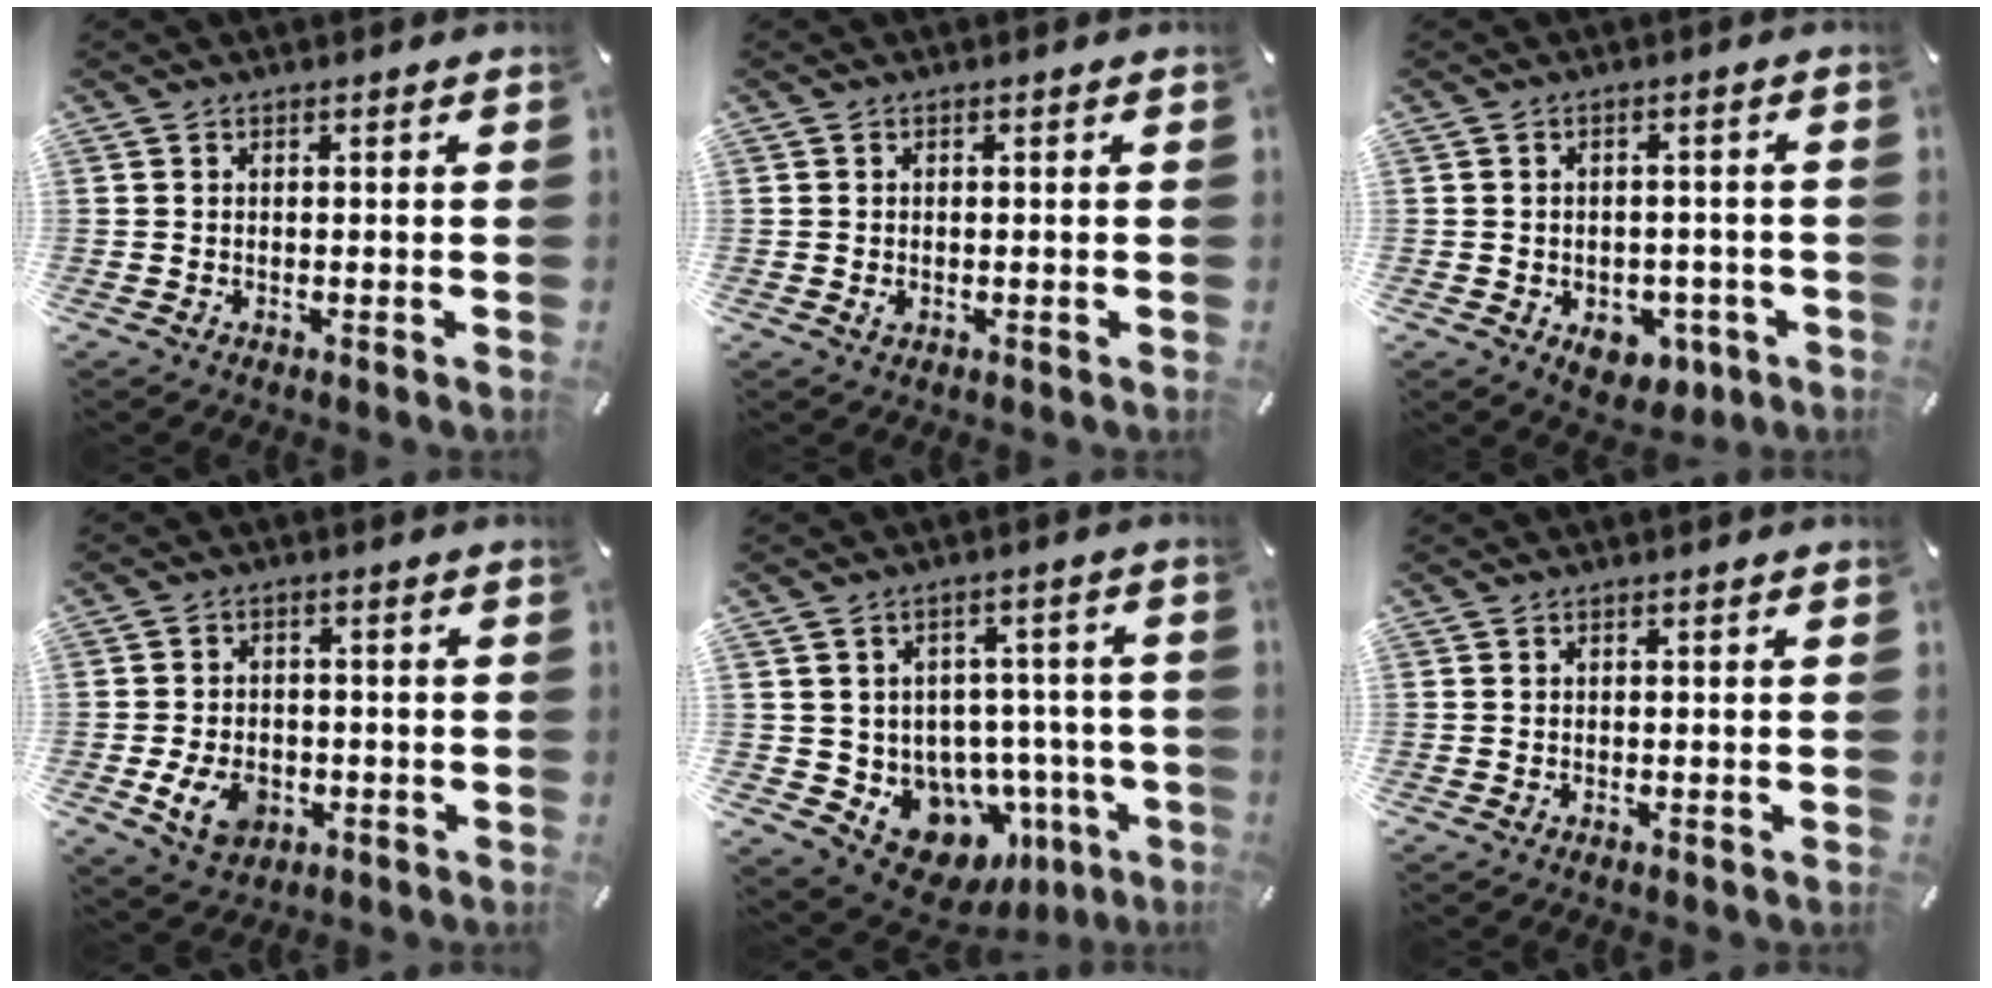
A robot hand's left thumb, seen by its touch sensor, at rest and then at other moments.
{"total": 1.1, "force": [-0.1, 0.9, 0.7], "torque": [-0.005, -0.001, -0.005]}
{"total": 6.9, "force": [-2.4, 5.3, 3.7], "torque": [-0.033, 0.013, -0.037]}
{"total": 8.1, "force": [-2.4, 6.1, 4.7], "torque": [-0.100, 0.007, -0.042]}
{"total": 11.8, "force": [-4.7, 9.5, 5.2], "torque": [-0.060, 0.008, -0.062]}
{"total": 0.0}